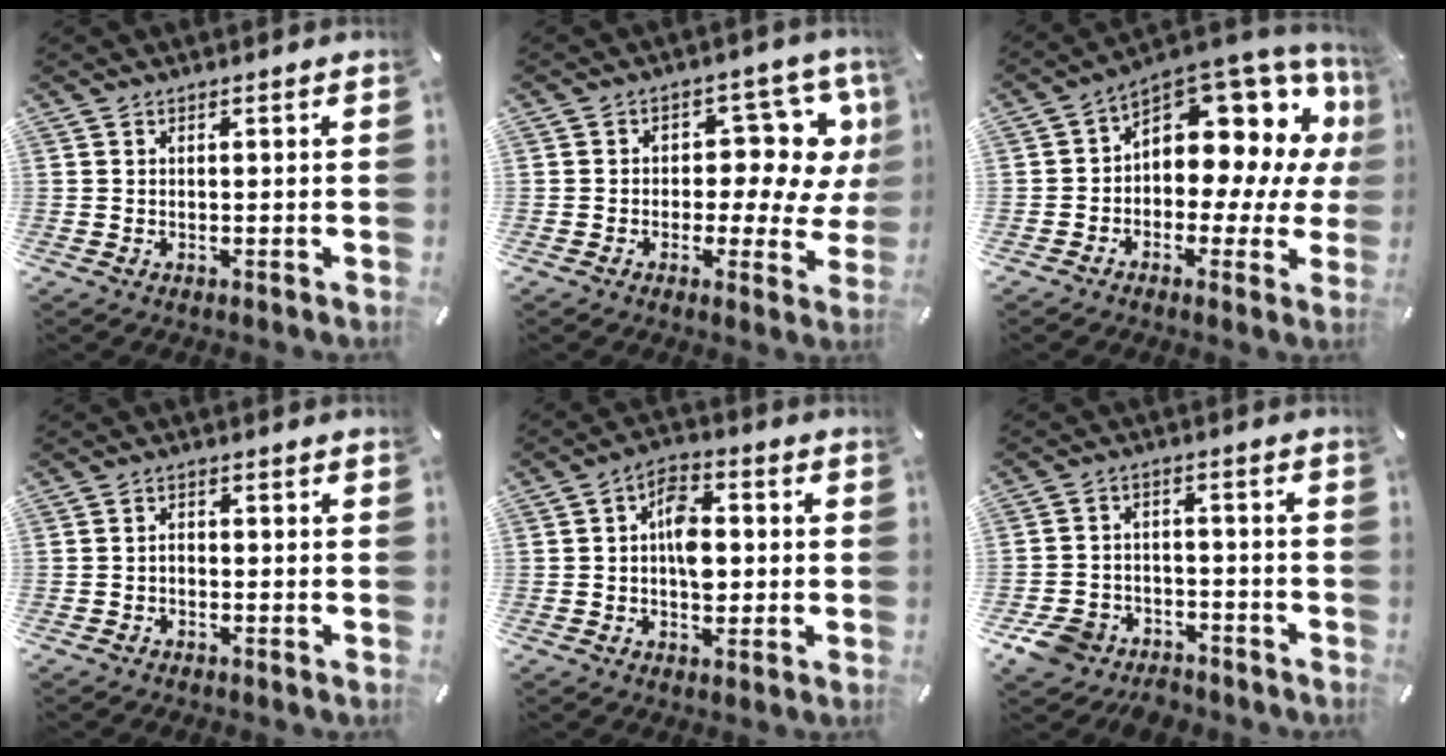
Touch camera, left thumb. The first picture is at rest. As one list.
[{"total": 10.7, "force": [3.9, 6.8, 7.2], "torque": [-0.080, -0.046, 0.067]}, {"total": 12.5, "force": [6.5, 7.4, 7.7], "torque": [-0.096, -0.077, 0.107]}, {"total": 1.8, "force": [-0.9, 1.2, 0.9], "torque": [-0.019, 0.007, -0.020]}, {"total": 8.5, "force": [-0.4, 5.5, 6.5], "torque": [-0.091, 0.003, -0.009]}, {"total": 8.0, "force": [-5.8, 5.0, 2.1], "torque": [-0.044, 0.040, -0.110]}]